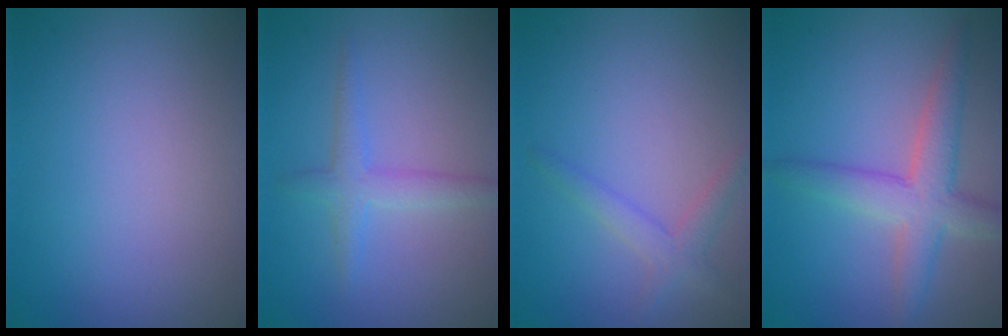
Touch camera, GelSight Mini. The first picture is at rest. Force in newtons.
{"total": 2.2, "press": 2.2, "slide": 0.0}
{"total": 2.0, "press": 2.0, "slide": 0.1}
{"total": 4.4, "press": 4.4, "slide": 0.3}